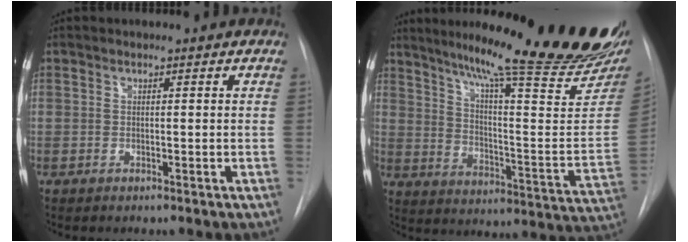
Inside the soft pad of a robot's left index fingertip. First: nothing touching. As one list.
[{"total": 27.7, "force": [22.1, 2.1, 16.6], "torque": [-0.231, -0.084, 0.288]}]